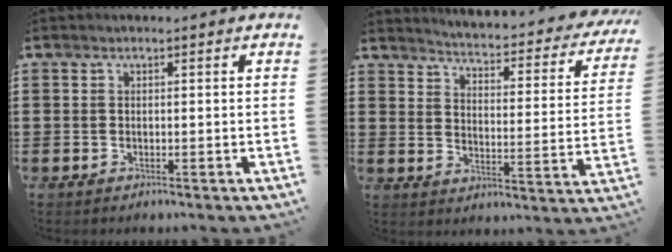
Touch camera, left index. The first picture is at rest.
{"total": 3.1, "force": [2.9, -0.4, 1.0], "torque": [-0.030, -0.036, 0.036]}